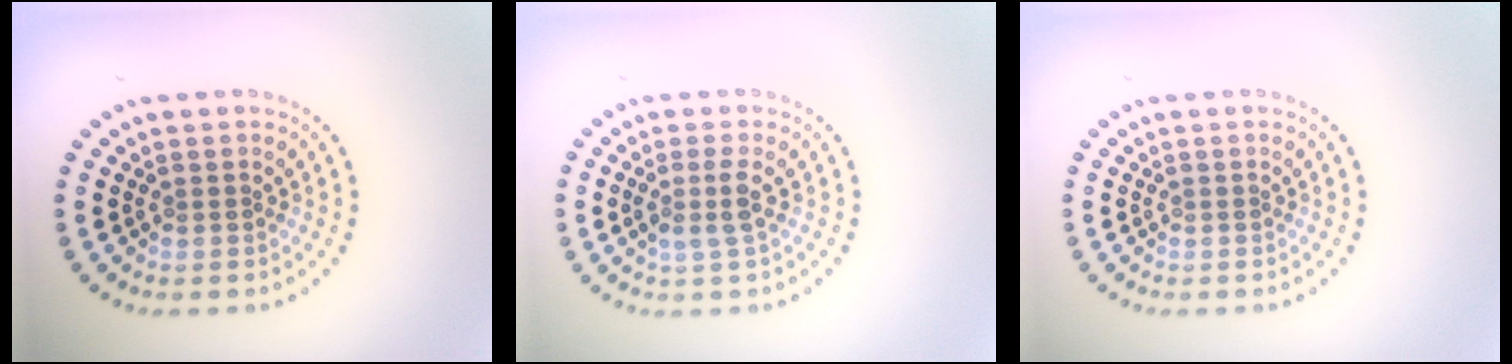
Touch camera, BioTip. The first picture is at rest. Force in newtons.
{"total": 1.9, "press": 1.6, "slide": 1.1}
{"total": 0.0}